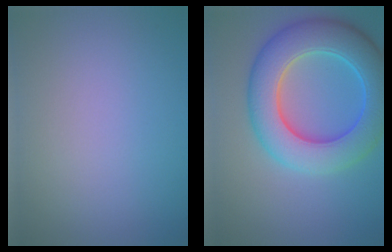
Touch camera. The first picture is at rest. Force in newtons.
{"total": 9.6, "press": 9.6, "slide": 0.5}